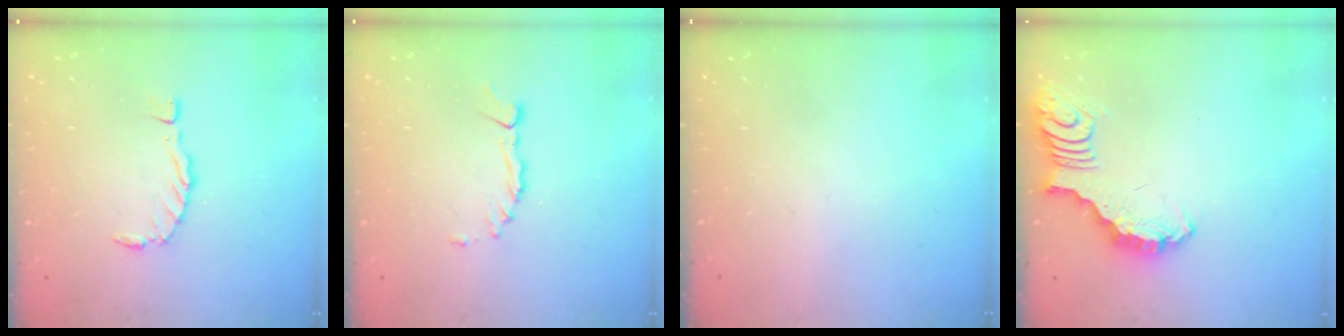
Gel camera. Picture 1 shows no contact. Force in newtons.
{"total": 1.7, "press": 1.6, "slide": 0.2}
{"total": 0.0}
{"total": 3.3, "press": 3.3, "slide": 0.4}